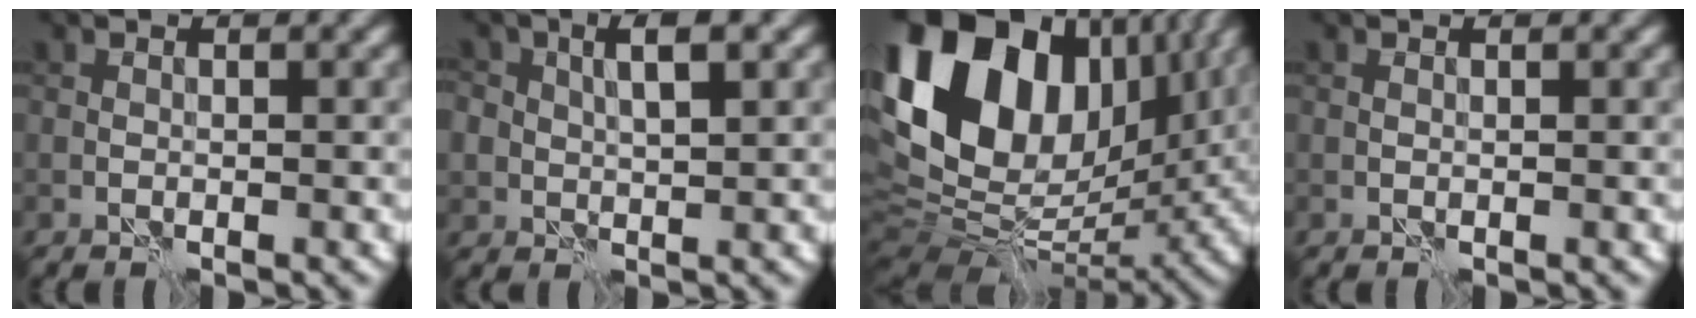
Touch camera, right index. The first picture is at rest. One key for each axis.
{"total": 3.7, "fx": 1.4, "fy": 2.1, "fz": 2.7, "tx": -0.050, "ty": 0.004, "tz": 0.024}
{"total": 19.7, "fx": 6.5, "fy": 13.3, "fz": 13.0, "tx": -0.262, "ty": 0.031, "tz": 0.117}
{"total": 0.0}